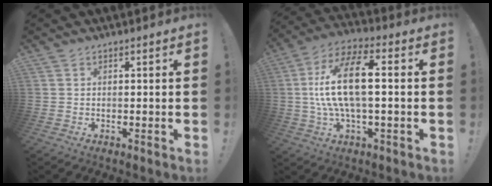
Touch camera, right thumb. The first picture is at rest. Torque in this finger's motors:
{"motor_torque": [1.84, 3.03, 1.38, -1.09, 0.40]}